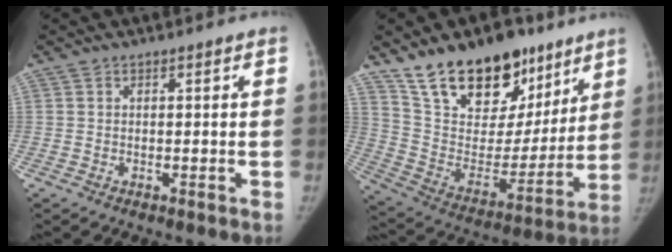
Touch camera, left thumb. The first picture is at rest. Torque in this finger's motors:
{"motor_torque": [0.91, 0.99, 1.39, -1.39, 0.11]}